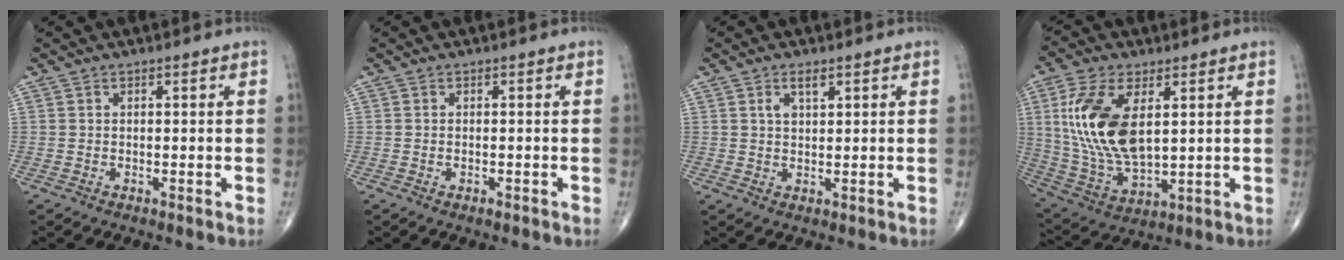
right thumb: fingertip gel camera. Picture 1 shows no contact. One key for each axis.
{"total": 0.8, "fx": -0.4, "fy": 0.4, "fz": 0.6, "tx": -0.015, "ty": 0.003, "tz": -0.004}
{"total": 2.9, "fx": 1.4, "fy": 1.3, "fz": 2.2, "tx": -0.039, "ty": -0.006, "tz": 0.027}
{"total": 17.4, "fx": 4.0, "fy": 8.9, "fz": 14.4, "tx": -0.292, "ty": -0.017, "tz": 0.085}